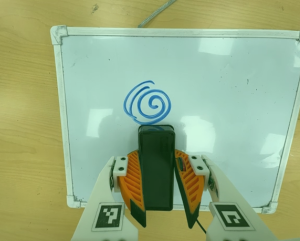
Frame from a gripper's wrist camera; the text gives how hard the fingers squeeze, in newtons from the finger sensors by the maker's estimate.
{"total": 11.0, "left": 9.1, "right": 12.9}